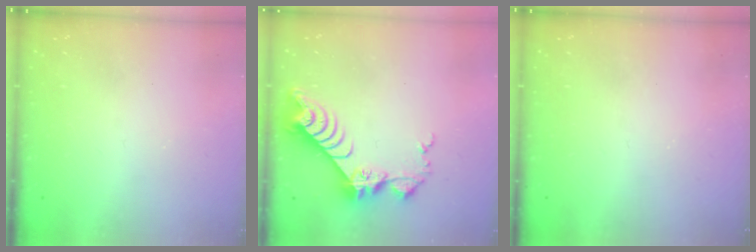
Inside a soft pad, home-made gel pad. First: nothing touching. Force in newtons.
{"total": 9.3, "press": 9.3, "slide": 0.7}
{"total": 0.0}